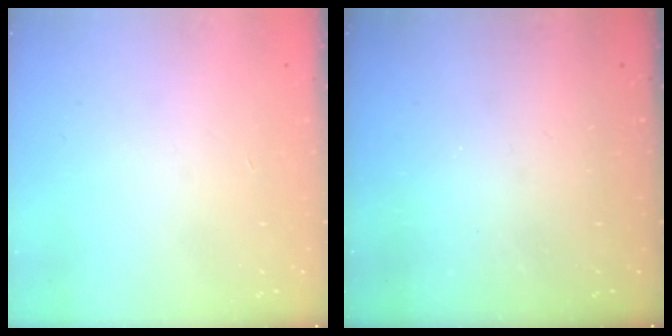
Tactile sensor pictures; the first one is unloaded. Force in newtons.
{"total": 0.0}